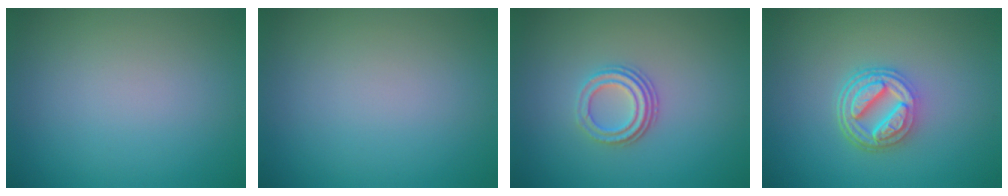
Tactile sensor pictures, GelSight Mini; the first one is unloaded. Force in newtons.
{"total": 0.0}
{"total": 2.9, "press": 2.2, "slide": 2.0}
{"total": 4.9, "press": 3.7, "slide": 3.3}